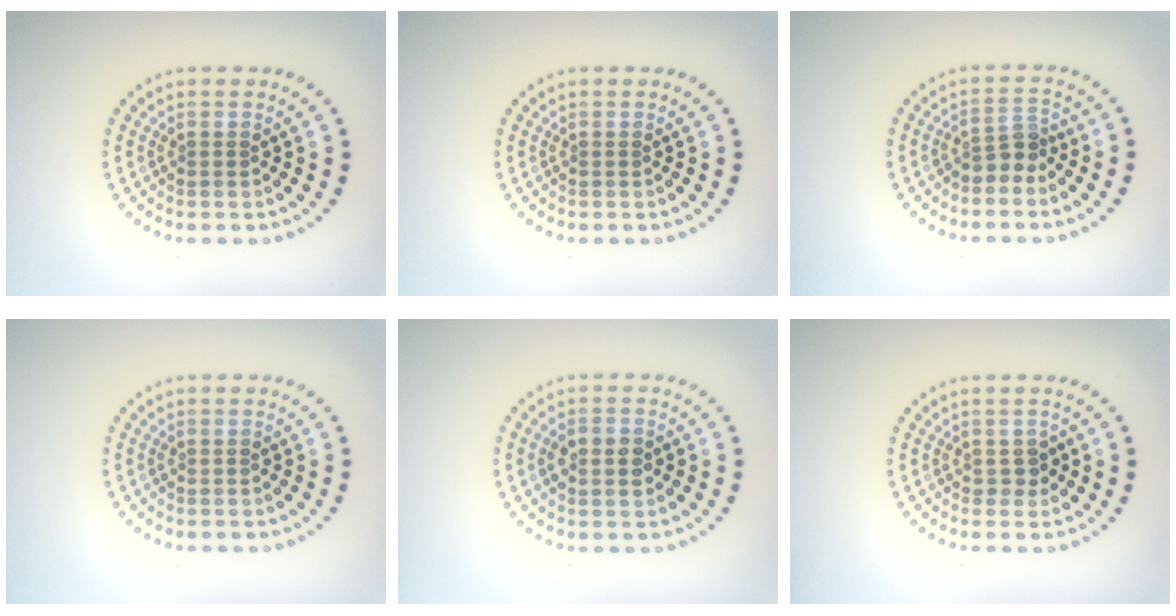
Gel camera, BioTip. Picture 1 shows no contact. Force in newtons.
{"total": 0.0}
{"total": 2.3, "press": 1.8, "slide": 1.4}
{"total": 0.0}
{"total": 2.8, "press": 2.8, "slide": 0.2}
{"total": 1.1, "press": 0.9, "slide": 0.6}